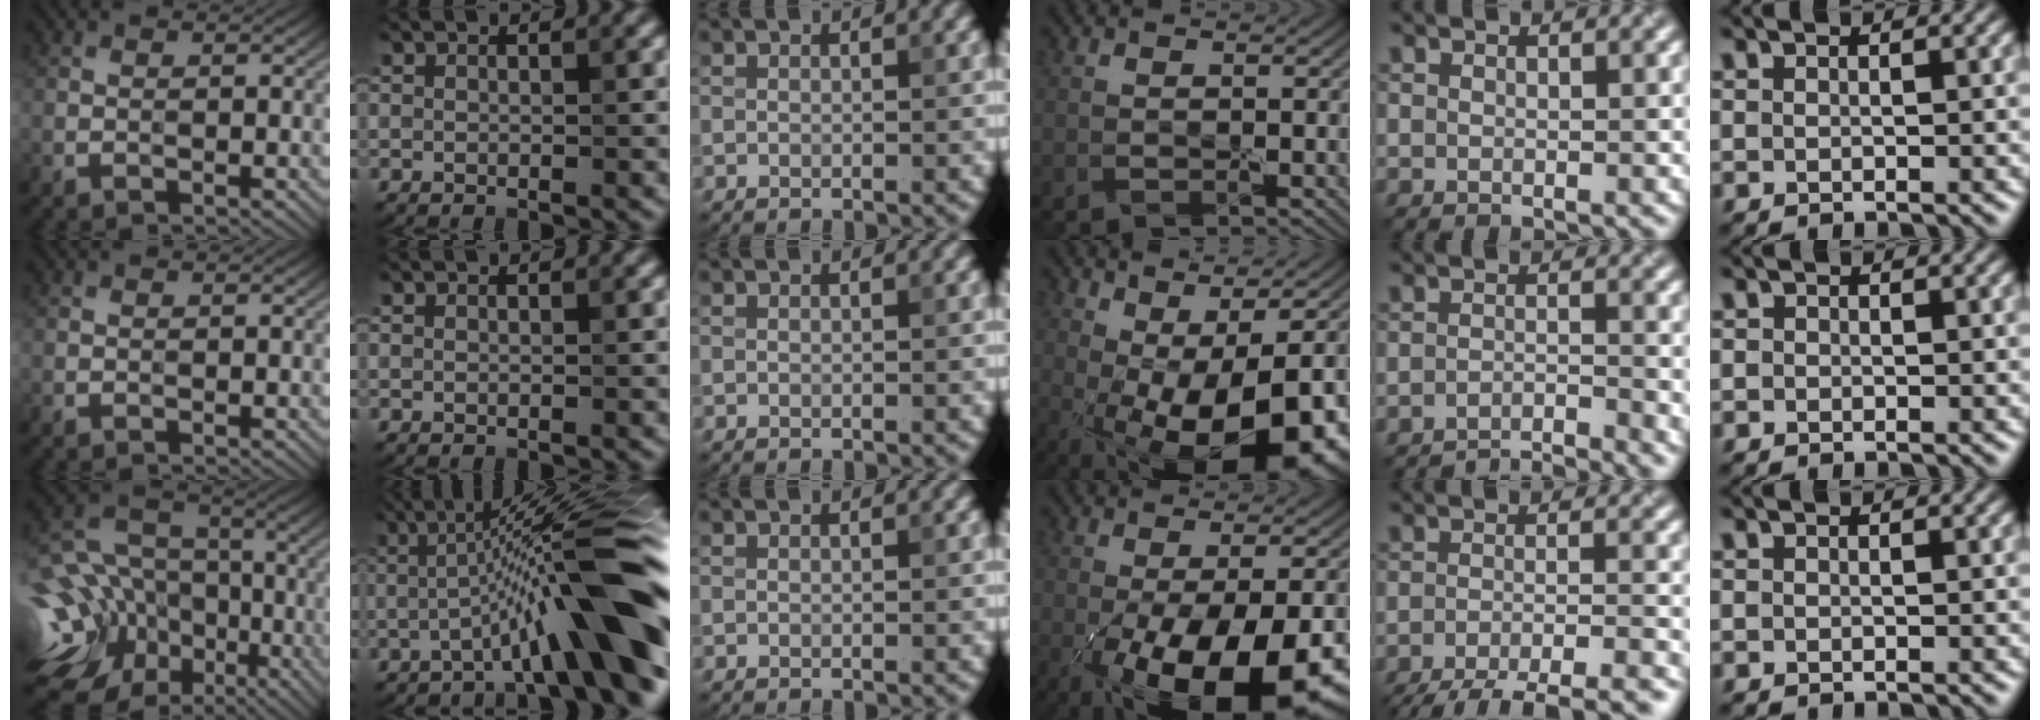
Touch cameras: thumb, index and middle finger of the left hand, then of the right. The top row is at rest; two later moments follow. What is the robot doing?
{"motion": "peel", "object": "sticker"}